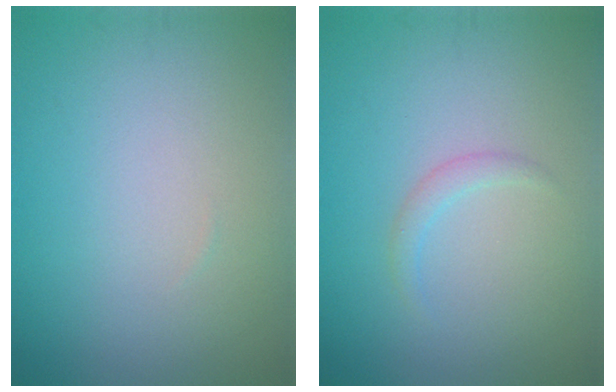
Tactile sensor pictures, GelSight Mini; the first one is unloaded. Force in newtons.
{"total": 1.1, "press": 1.1, "slide": 0.0}